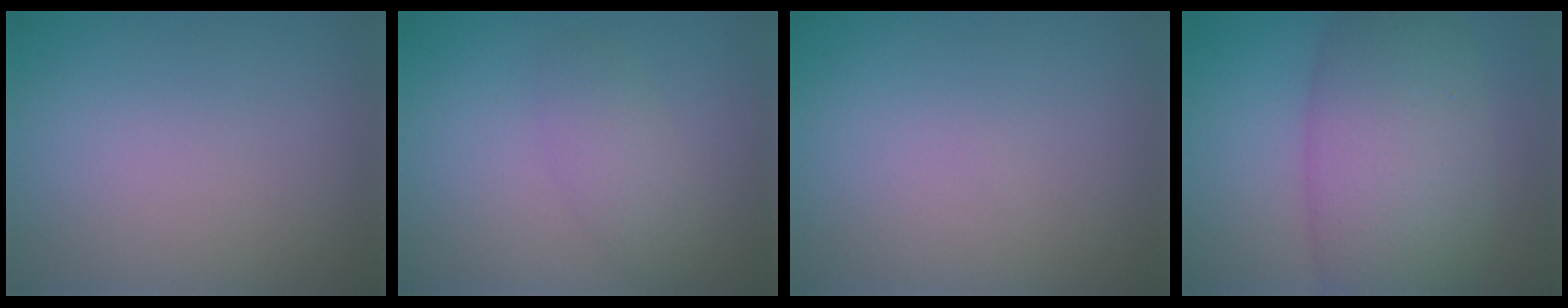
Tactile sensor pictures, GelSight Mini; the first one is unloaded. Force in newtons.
{"total": 2.2, "press": 2.2, "slide": 0.1}
{"total": 0.0}
{"total": 10.0, "press": 10.0, "slide": 0.5}